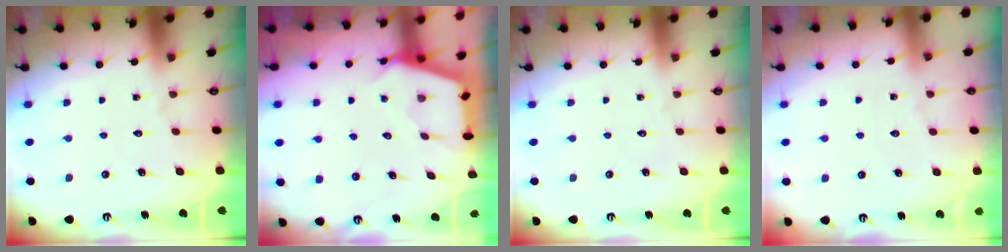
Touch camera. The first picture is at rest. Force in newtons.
{"total": 3.0, "press": 3.0, "slide": 0.3}
{"total": 0.0}
{"total": 2.0, "press": 2.0, "slide": 0.3}